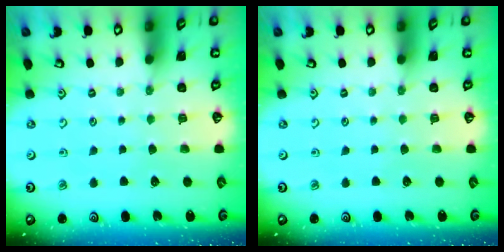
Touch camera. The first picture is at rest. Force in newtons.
{"total": 0.0}